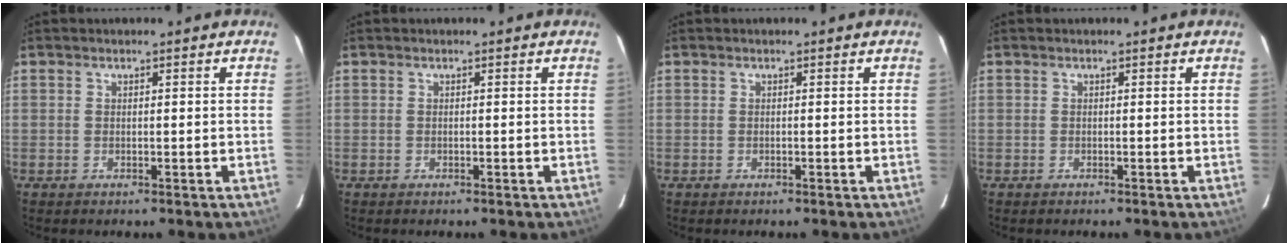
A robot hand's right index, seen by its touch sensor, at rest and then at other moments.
{"total": 0.0}
{"total": 0.0}
{"total": 0.0}